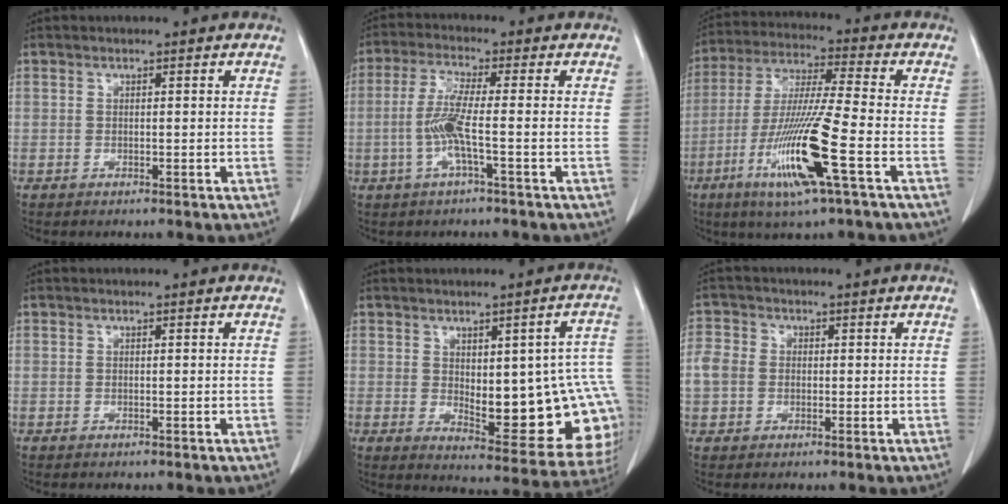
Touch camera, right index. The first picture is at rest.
{"total": 6.4, "force": [-1.4, -0.2, 6.2], "torque": [-0.133, -0.001, -0.032]}
{"total": 15.3, "force": [-5.9, -0.3, 14.2], "torque": [-0.291, -0.025, -0.113]}
{"total": 0.0}
{"total": 18.2, "force": [-1.4, 6.3, 17.0], "torque": [-0.144, 0.016, 0.006]}
{"total": 4.2, "force": [-0.2, 3.7, 2.0], "torque": [-0.052, 0.014, -0.008]}